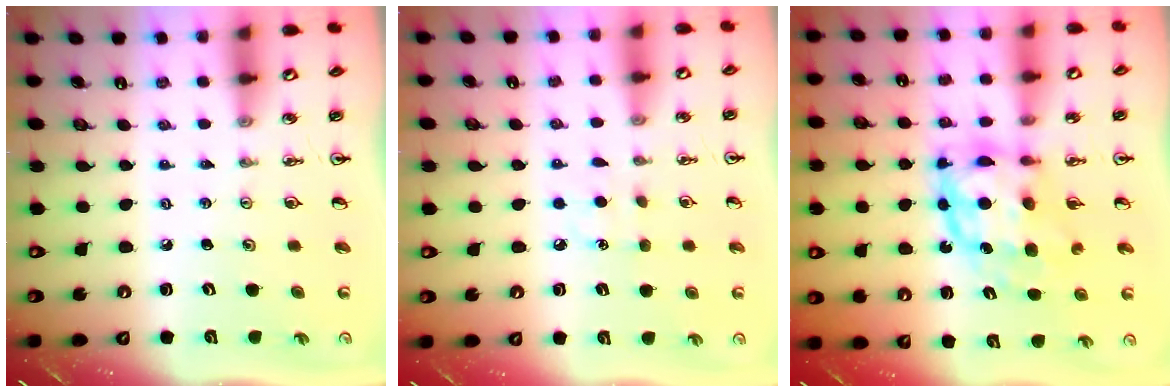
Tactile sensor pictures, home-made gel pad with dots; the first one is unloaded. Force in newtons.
{"total": 5.2, "press": 5.2, "slide": 0.3}
{"total": 9.7, "press": 9.6, "slide": 0.8}